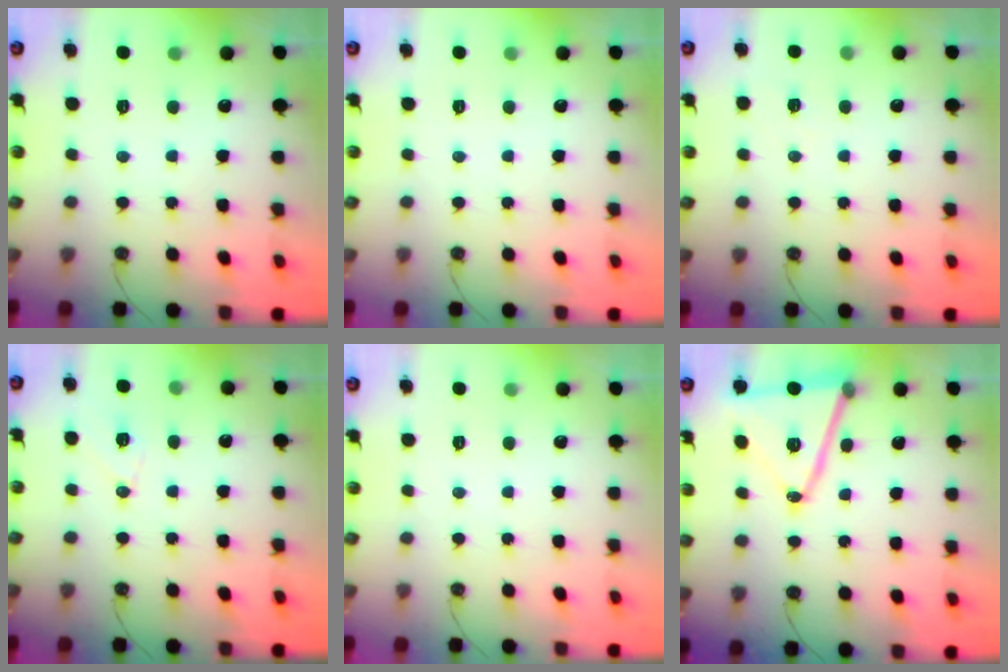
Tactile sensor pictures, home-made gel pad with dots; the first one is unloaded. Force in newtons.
{"total": 0.0}
{"total": 4.7, "press": 4.1, "slide": 2.2}
{"total": 7.9, "press": 7.7, "slide": 1.9}
{"total": 0.0}
{"total": 16.1, "press": 15.6, "slide": 3.9}